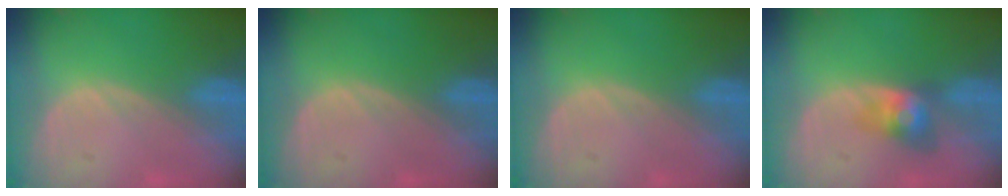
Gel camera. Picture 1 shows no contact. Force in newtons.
{"total": 0.0}
{"total": 0.0}
{"total": 4.0, "press": 4.0, "slide": 0.2}